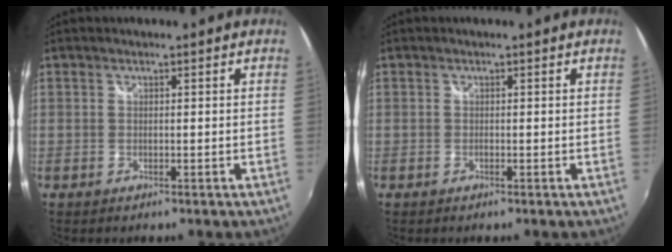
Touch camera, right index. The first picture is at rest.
{"total": 0.0}